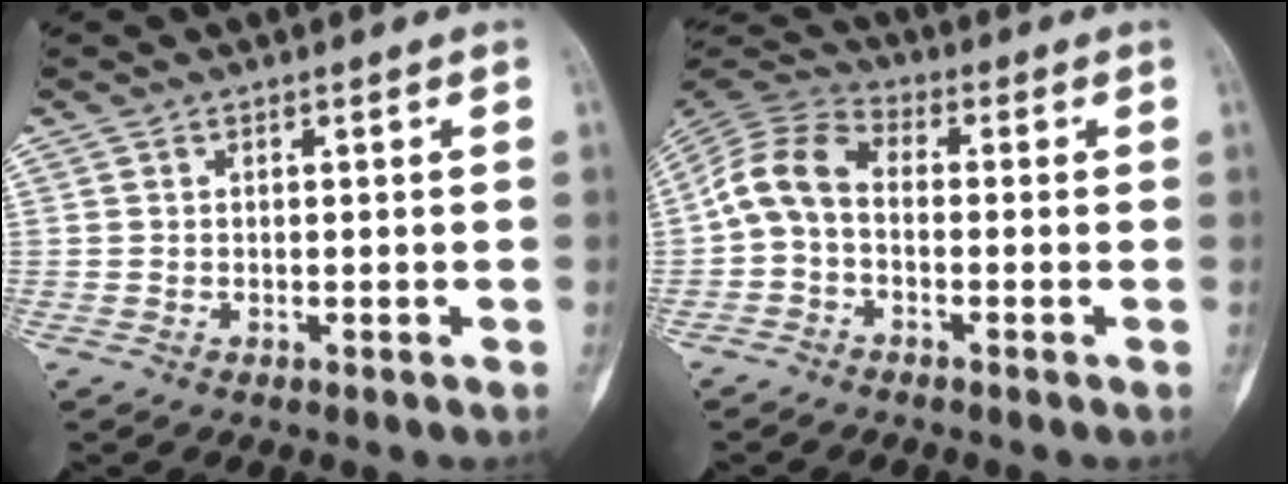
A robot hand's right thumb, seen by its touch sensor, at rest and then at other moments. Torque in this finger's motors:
{"motor_torque": [0.10, 0.11, 0.10, -0.09, 0.03]}